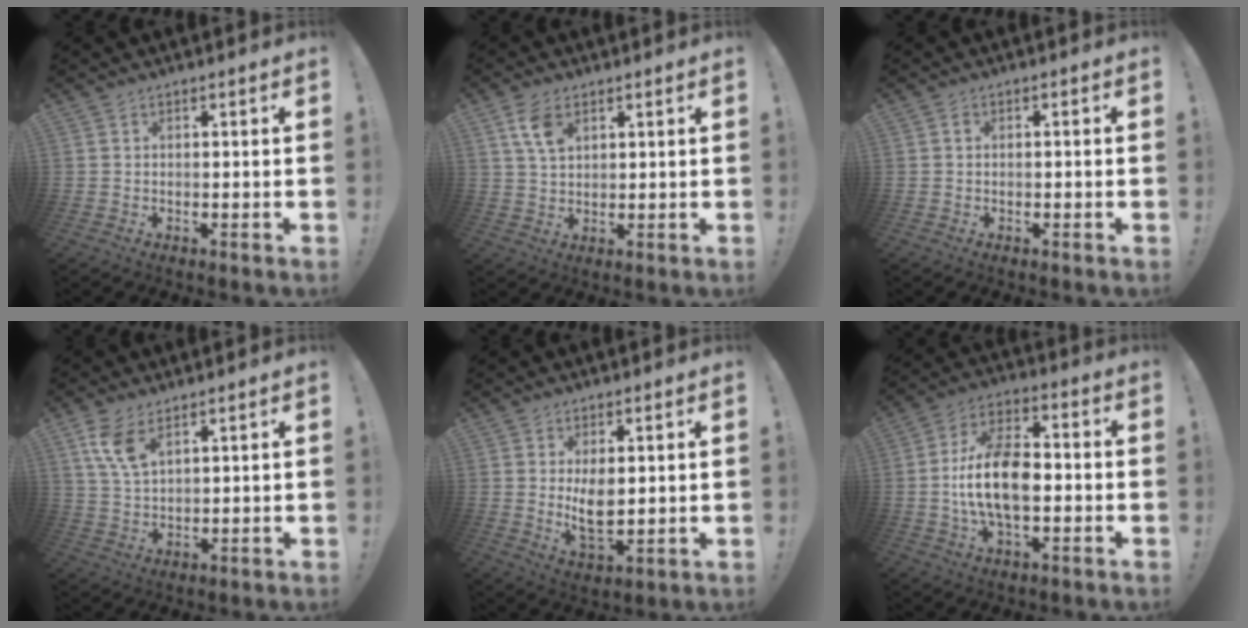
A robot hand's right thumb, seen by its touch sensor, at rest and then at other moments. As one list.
[{"total": 7.1, "force": [3.5, 4.1, 4.7], "torque": [-0.086, -0.008, 0.068]}, {"total": 0.7, "force": [-0.3, 0.5, 0.3], "torque": [-0.006, 0.003, -0.005]}, {"total": 8.1, "force": [4.7, 3.7, 5.4], "torque": [-0.107, -0.017, 0.088]}, {"total": 7.3, "force": [1.8, 3.9, 5.8], "torque": [-0.090, -0.019, 0.027]}, {"total": 15.2, "force": [-2.1, 8.2, 12.6], "torque": [-0.236, 0.008, -0.038]}]